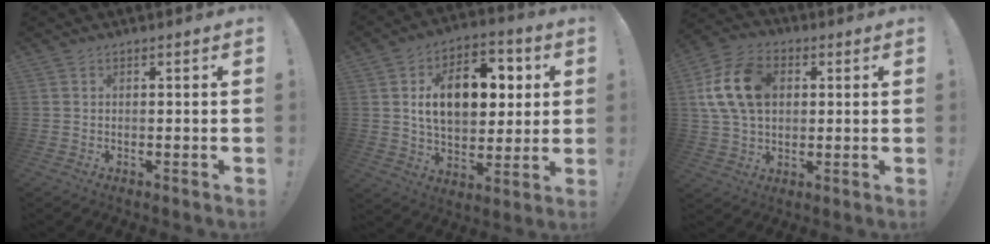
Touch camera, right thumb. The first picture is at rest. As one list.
[{"total": 17.1, "force": [4.1, 11.1, 12.3], "torque": [-0.174, 0.001, 0.077]}, {"total": 16.4, "force": [3.6, 11.6, 11.1], "torque": [-0.191, 0.004, 0.073]}]